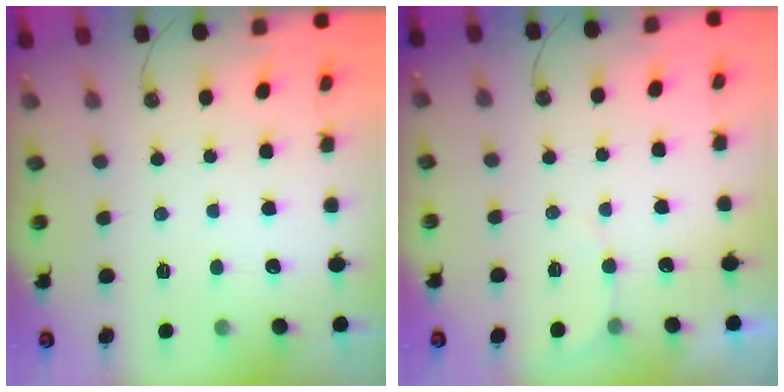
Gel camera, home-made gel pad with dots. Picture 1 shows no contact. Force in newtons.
{"total": 2.8, "press": 2.8, "slide": 0.2}